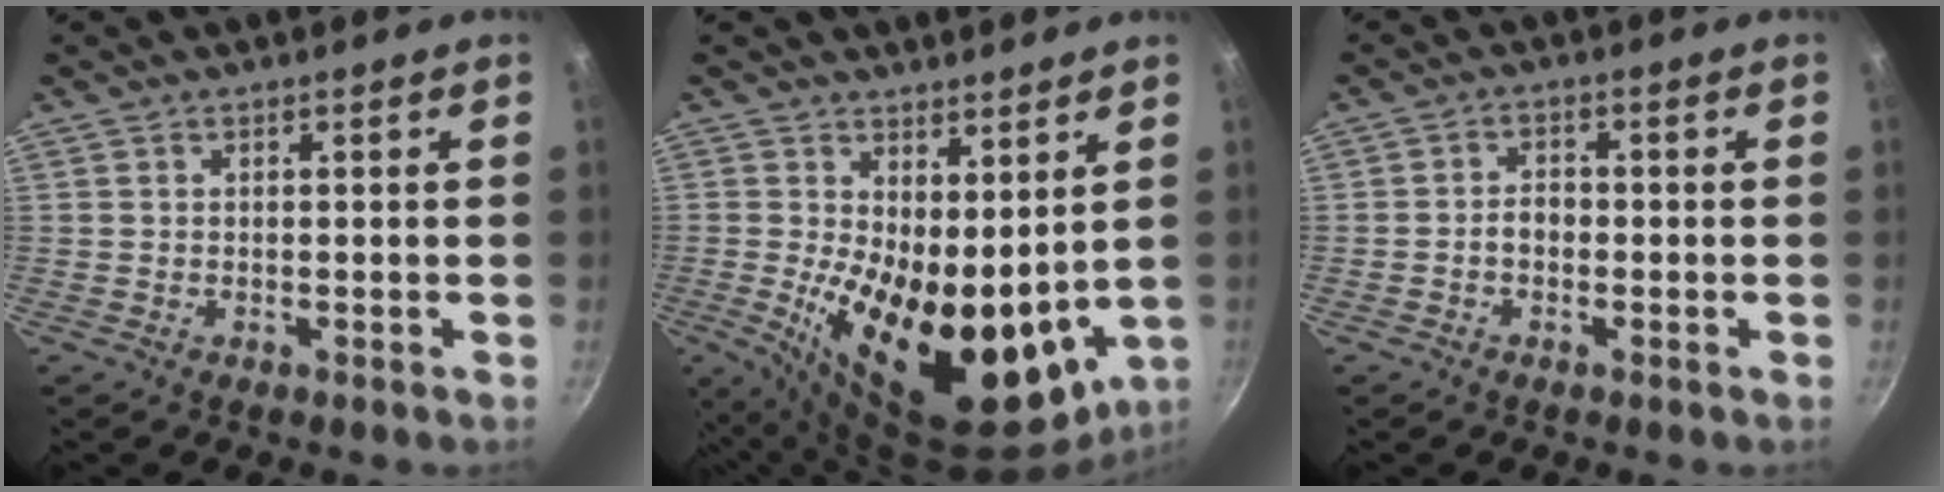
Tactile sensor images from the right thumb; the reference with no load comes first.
{"total": 18.0, "force": [1.5, 8.7, 15.7], "torque": [-0.201, -0.037, 0.043]}
{"total": 2.7, "force": [-0.8, 1.9, 1.7], "torque": [-0.015, 0.018, -0.016]}